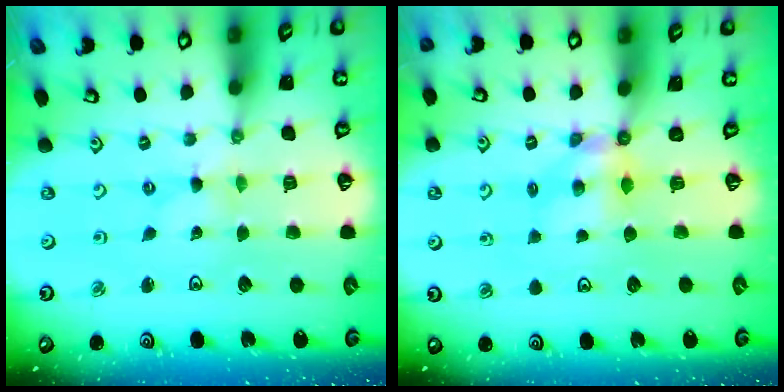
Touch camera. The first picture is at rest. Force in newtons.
{"total": 5.1, "press": 5.1, "slide": 0.4}